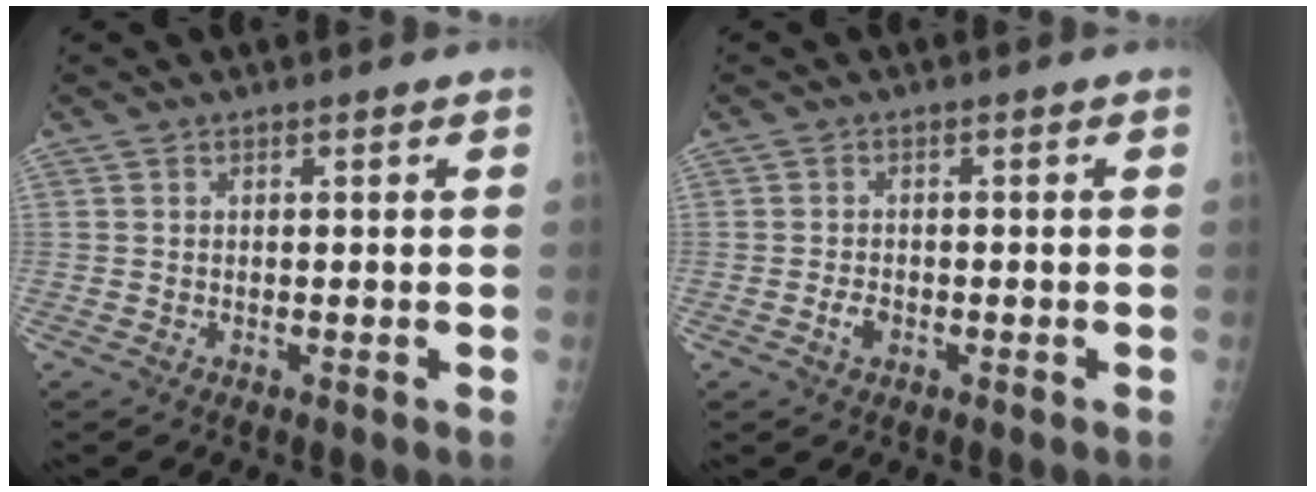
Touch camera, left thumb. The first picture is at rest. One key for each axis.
{"total": 2.0, "fx": -0.8, "fy": 1.3, "fz": 1.3, "tx": -0.022, "ty": 0.005, "tz": -0.015}